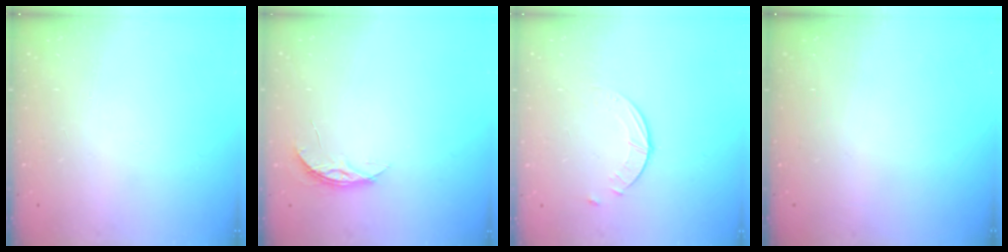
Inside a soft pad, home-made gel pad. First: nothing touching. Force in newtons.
{"total": 4.5, "press": 4.5, "slide": 0.4}
{"total": 2.5, "press": 2.5, "slide": 0.3}
{"total": 0.0}